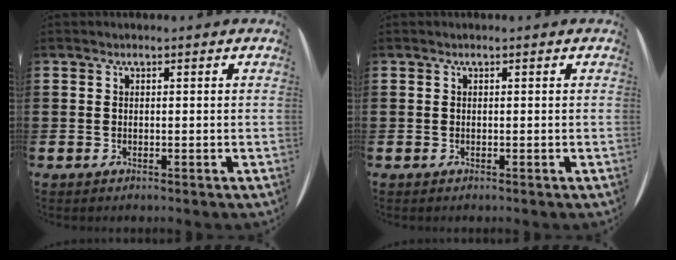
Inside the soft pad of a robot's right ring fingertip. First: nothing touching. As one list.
[{"total": 0.0}]